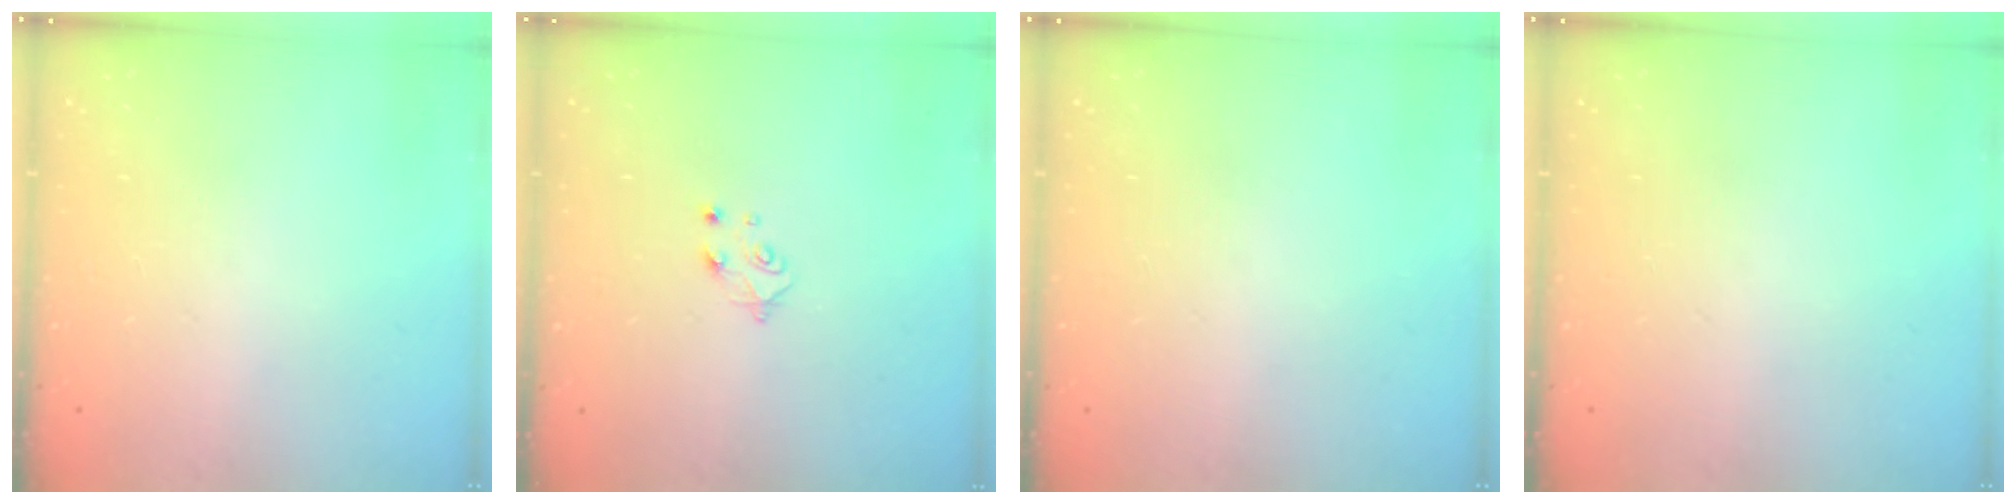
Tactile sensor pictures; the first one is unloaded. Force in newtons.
{"total": 4.9, "press": 4.9, "slide": 0.5}
{"total": 0.0}
{"total": 0.0}